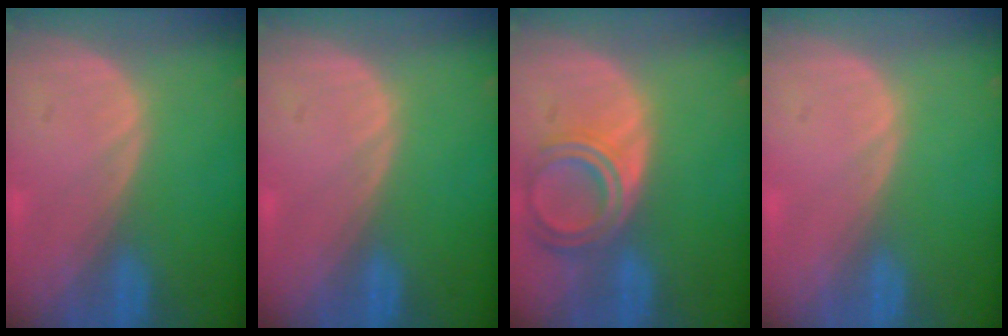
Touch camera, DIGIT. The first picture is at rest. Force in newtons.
{"total": 0.0}
{"total": 6.6, "press": 5.9, "slide": 3.0}
{"total": 0.0}